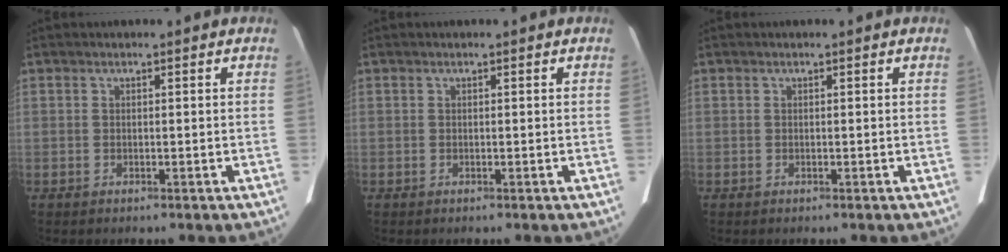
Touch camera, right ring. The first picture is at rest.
{"total": 0.0}
{"total": 0.0}